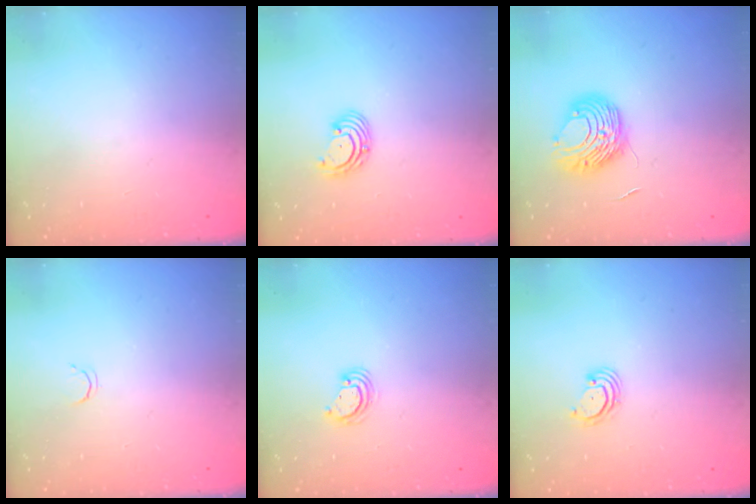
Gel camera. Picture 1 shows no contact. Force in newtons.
{"total": 2.9, "press": 2.9, "slide": 0.1}
{"total": 8.7, "press": 8.7, "slide": 0.4}
{"total": 2.1, "press": 2.1, "slide": 0.4}
{"total": 3.7, "press": 3.7, "slide": 0.3}
{"total": 3.0, "press": 3.0, "slide": 0.3}